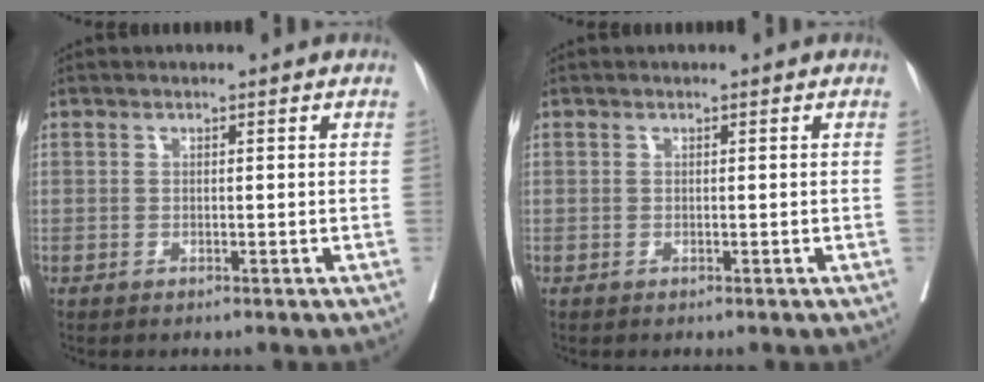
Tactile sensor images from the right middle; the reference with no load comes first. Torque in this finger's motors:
{"motor_torque": [0.00, 0.00, 0.00, -0.03]}